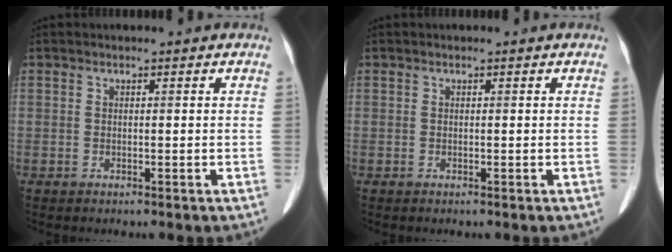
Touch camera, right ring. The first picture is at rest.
{"total": 0.0}